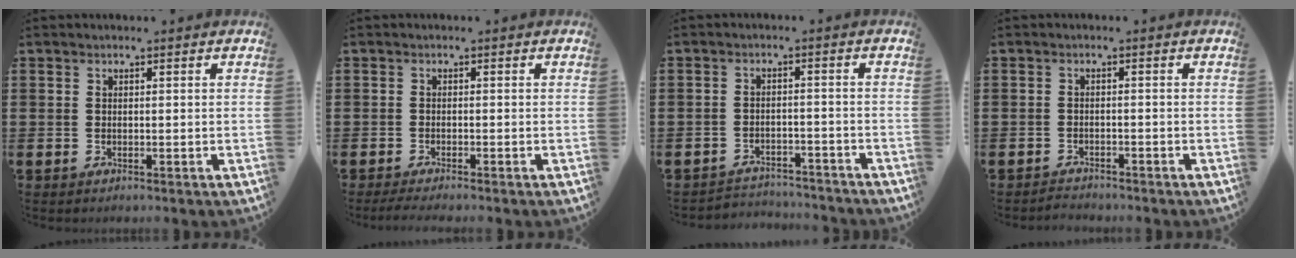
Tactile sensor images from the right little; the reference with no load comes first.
{"total": 1.2, "force": [-0.8, 0.0, 0.8], "torque": [-0.012, -0.002, -0.016]}
{"total": 2.7, "force": [-2.7, 0.3, -0.2], "torque": [-0.005, 0.002, -0.059]}
{"total": 1.2, "force": [-1.1, 0.0, -0.2], "torque": [-0.002, 0.004, -0.025]}